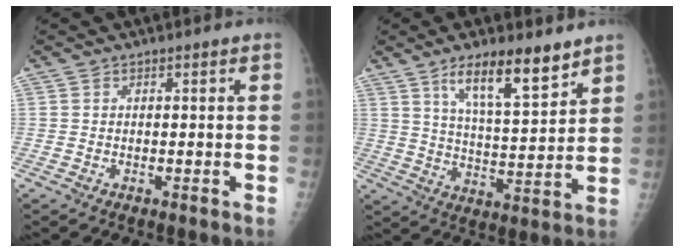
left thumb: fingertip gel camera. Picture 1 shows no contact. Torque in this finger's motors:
{"motor_torque": [0.45, -0.01, 0.89, -0.45, 0.11]}